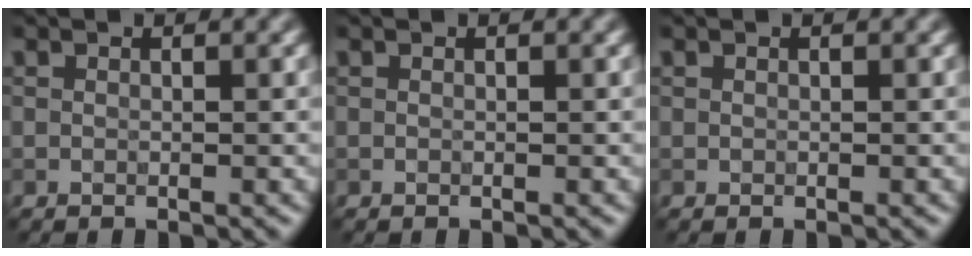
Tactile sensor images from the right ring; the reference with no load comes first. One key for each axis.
{"total": 0.0}
{"total": 0.0}